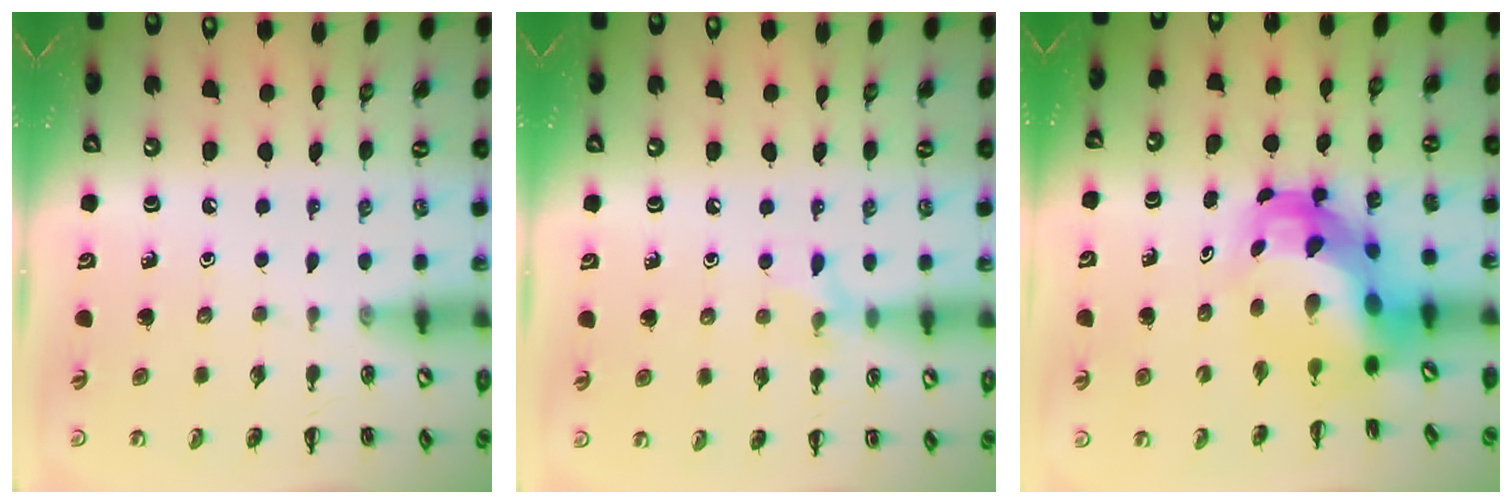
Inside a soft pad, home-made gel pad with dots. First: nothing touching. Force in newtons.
{"total": 6.6, "press": 6.4, "slide": 1.9}
{"total": 7.0, "press": 6.7, "slide": 2.1}